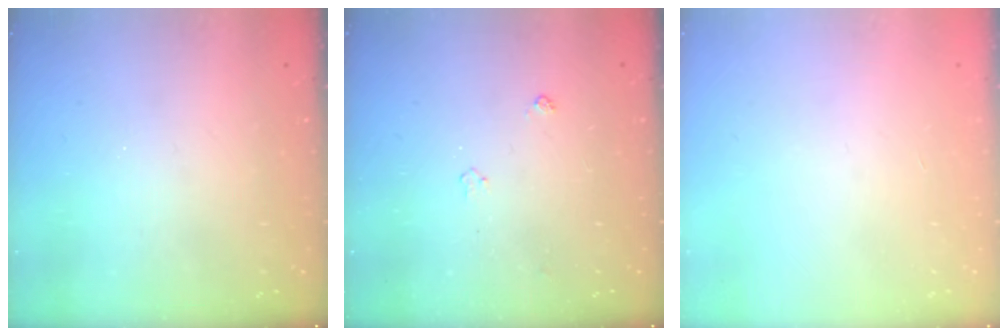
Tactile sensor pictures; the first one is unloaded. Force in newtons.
{"total": 3.3, "press": 3.2, "slide": 0.6}
{"total": 0.0}